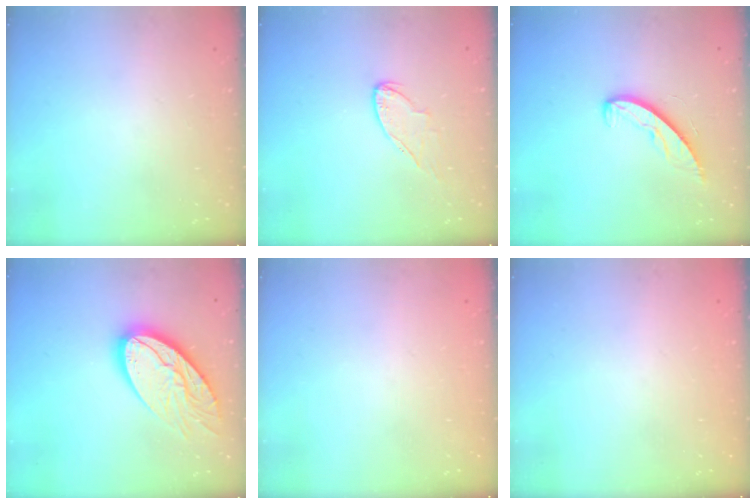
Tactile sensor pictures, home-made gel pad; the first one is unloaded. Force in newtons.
{"total": 5.9, "press": 5.9, "slide": 0.6}
{"total": 8.0, "press": 7.9, "slide": 0.9}
{"total": 18.1, "press": 18.1, "slide": 1.4}
{"total": 0.0}
{"total": 0.0}